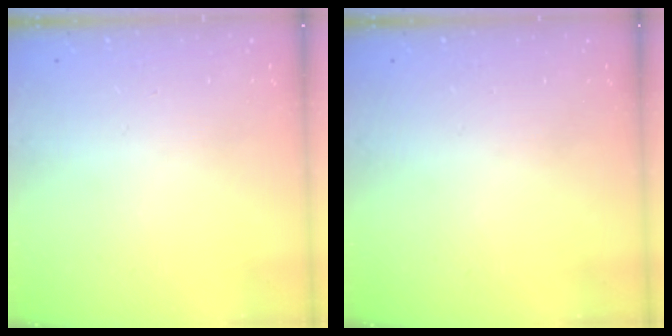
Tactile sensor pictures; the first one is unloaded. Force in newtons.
{"total": 0.0}